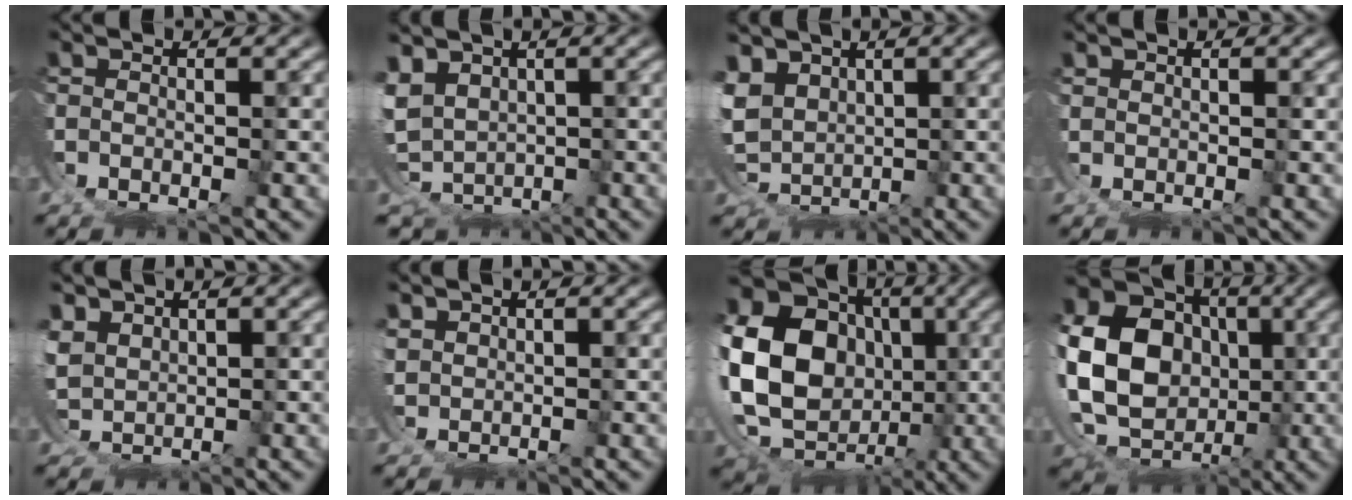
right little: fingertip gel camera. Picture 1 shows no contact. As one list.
[{"total": 6.7, "force": [-1.7, 5.5, 3.4], "torque": [-0.111, -0.063, 0.001]}, {"total": 5.3, "force": [0.5, 4.3, 3.1], "torque": [-0.092, -0.041, 0.029]}, {"total": 1.4, "force": [1.1, -0.7, 0.2], "torque": [0.002, 0.008, 0.025]}, {"total": 2.8, "force": [1.3, 2.0, 1.5], "torque": [-0.058, -0.026, 0.045]}, {"total": 1.8, "force": [1.6, 0.3, 0.8], "torque": [-0.028, -0.009, 0.045]}, {"total": 19.3, "force": [0.0, 15.4, 11.8], "torque": [-0.230, -0.035, 0.003]}, {"total": 16.5, "force": [0.4, 13.0, 10.2], "torque": [-0.188, -0.037, 0.011]}]